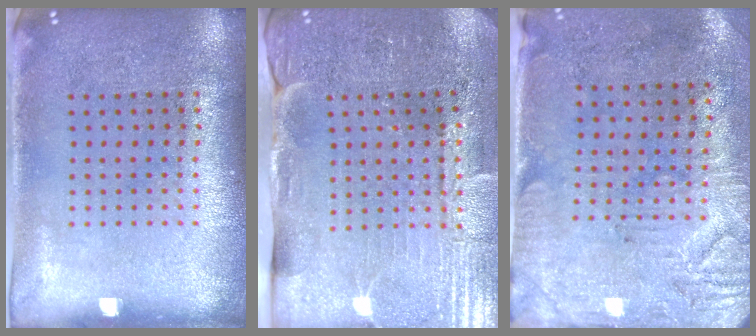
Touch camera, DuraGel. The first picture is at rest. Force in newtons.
{"total": 3.5, "press": 3.5, "slide": 0.4}
{"total": 3.0, "press": 2.5, "slide": 1.7}